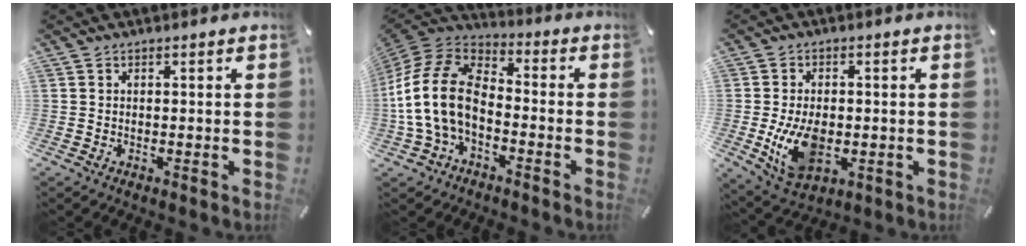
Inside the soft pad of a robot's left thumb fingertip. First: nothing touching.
{"total": 15.9, "force": [-5.1, 10.4, 10.8], "torque": [-0.238, 0.027, -0.098]}
{"total": 10.9, "force": [-1.5, 7.2, 8.1], "torque": [-0.167, -0.007, -0.025]}